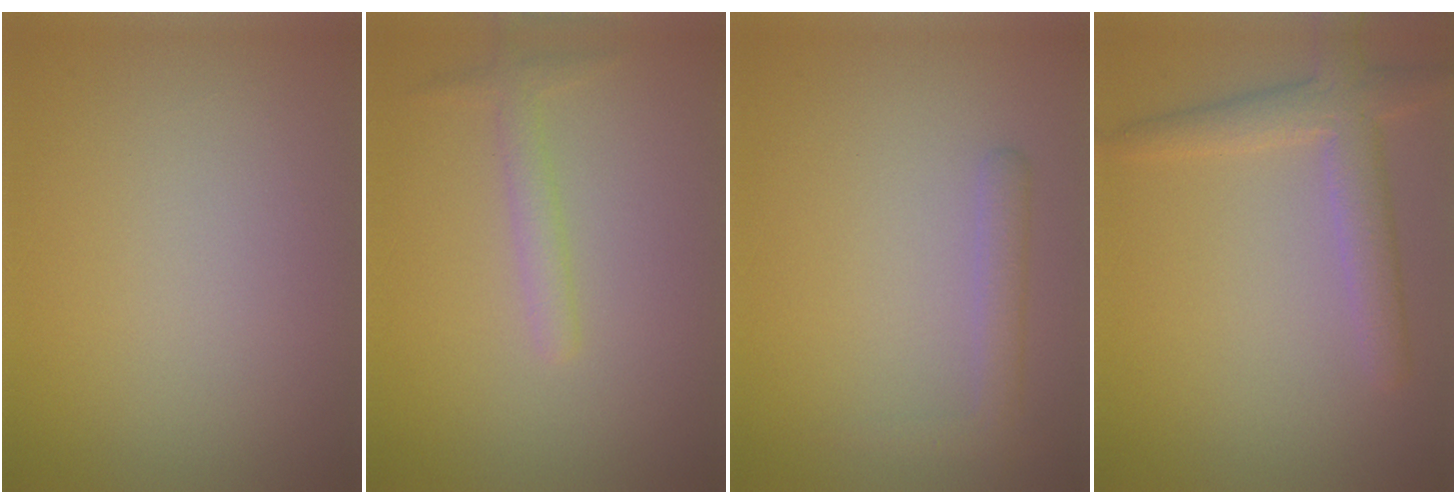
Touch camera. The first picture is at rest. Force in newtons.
{"total": 1.6, "press": 1.6, "slide": 0.1}
{"total": 1.9, "press": 1.9, "slide": 0.1}
{"total": 3.6, "press": 3.6, "slide": 0.1}